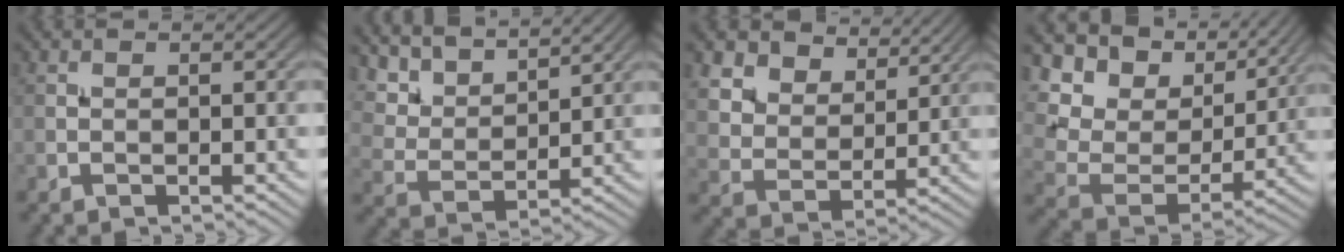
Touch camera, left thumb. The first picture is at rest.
{"total": 7.6, "force": [6.1, 2.8, 3.4], "torque": [-0.090, -0.016, 0.136]}
{"total": 9.9, "force": [6.9, 5.7, 4.1], "torque": [-0.120, -0.022, 0.148]}
{"total": 13.5, "force": [7.5, 8.1, 7.7], "torque": [-0.205, 0.013, 0.134]}